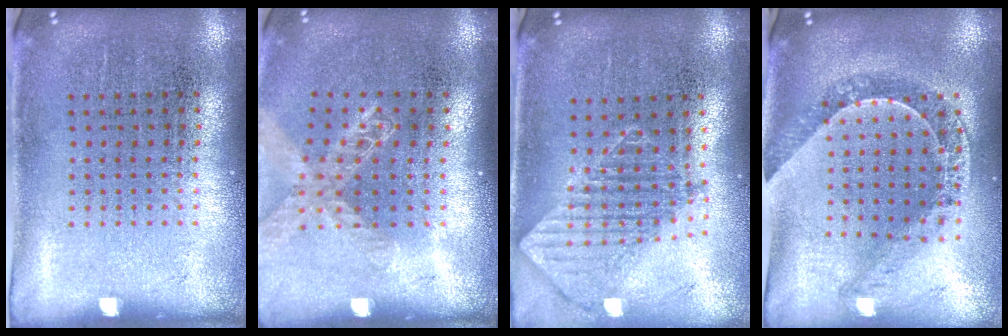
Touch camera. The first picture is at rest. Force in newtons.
{"total": 1.4, "press": 1.3, "slide": 0.4}
{"total": 1.2, "press": 1.1, "slide": 0.6}
{"total": 1.1, "press": 1.1, "slide": 0.2}